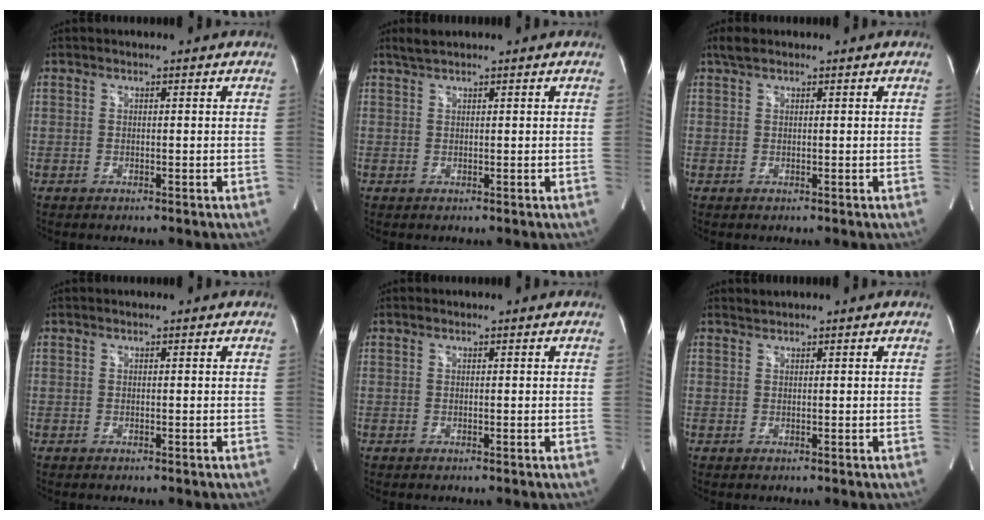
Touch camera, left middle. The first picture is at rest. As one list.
[{"total": 1.4, "force": [1.3, 0.2, 0.6], "torque": [-0.014, 0.011, 0.029]}, {"total": 1.7, "force": [1.3, 0.7, 0.9], "torque": [-0.020, 0.013, 0.025]}, {"total": 0.0}, {"total": 0.0}, {"total": 0.6, "force": [0.6, 0.0, -0.2], "torque": [-0.003, 0.005, 0.012]}]